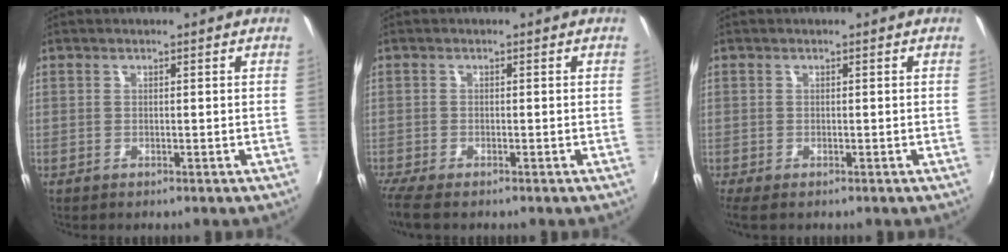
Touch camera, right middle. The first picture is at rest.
{"total": 4.1, "force": [-3.3, 0.5, 2.5], "torque": [-0.058, -0.019, -0.063]}
{"total": 2.2, "force": [-1.3, 0.2, 1.7], "torque": [-0.033, -0.007, -0.019]}